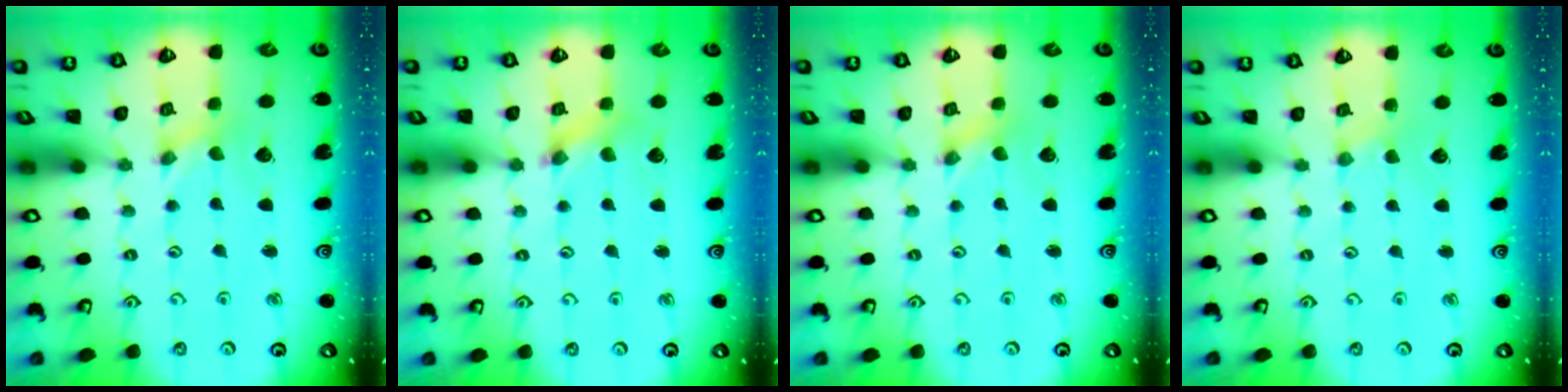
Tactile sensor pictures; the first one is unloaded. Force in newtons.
{"total": 2.8, "press": 2.8, "slide": 0.4}
{"total": 0.0}
{"total": 0.9, "press": 0.9, "slide": 0.2}